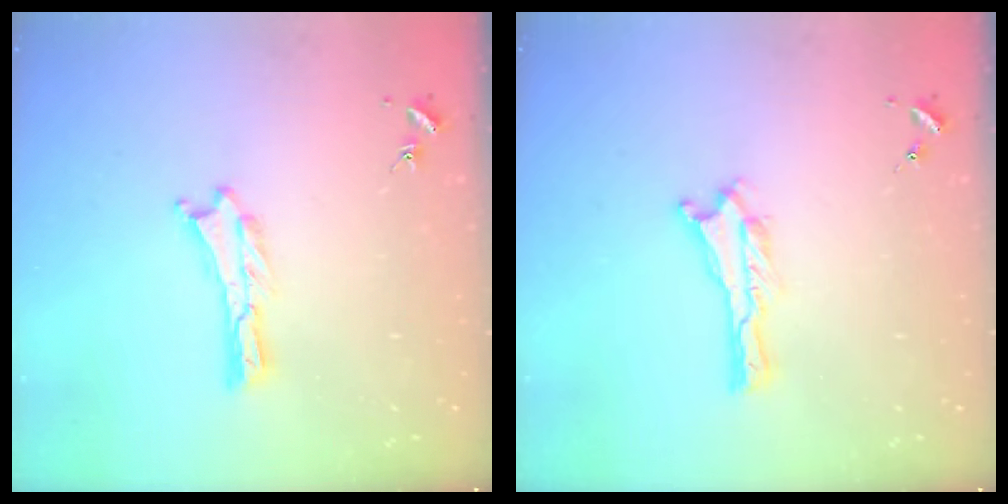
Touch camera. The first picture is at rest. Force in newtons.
{"total": 0.0}